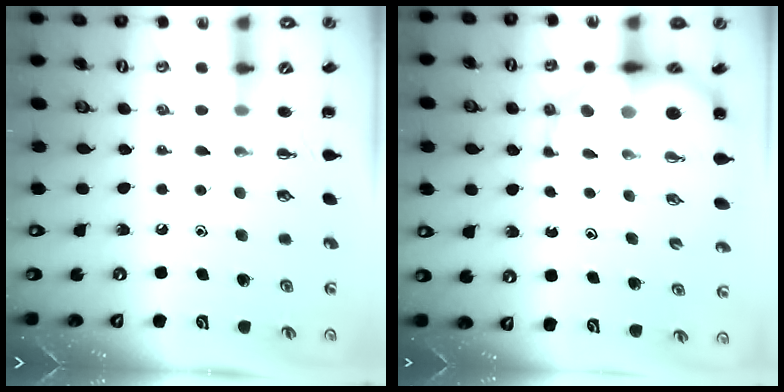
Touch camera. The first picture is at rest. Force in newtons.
{"total": 10.1, "press": 9.5, "slide": 3.2}